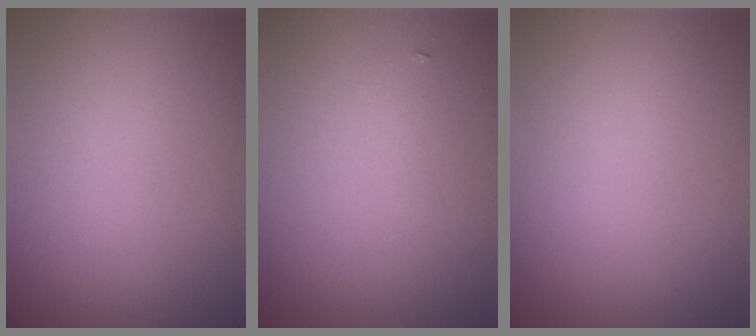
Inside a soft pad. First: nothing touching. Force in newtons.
{"total": 0.8, "press": 0.8, "slide": 0.0}
{"total": 0.0}